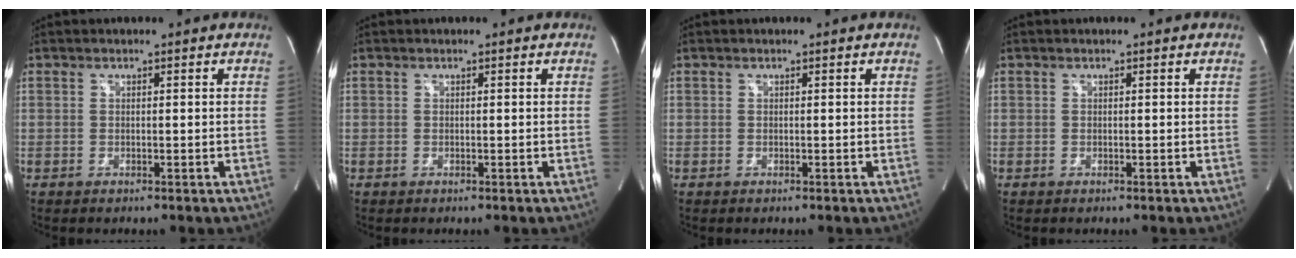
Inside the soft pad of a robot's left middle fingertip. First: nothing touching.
{"total": 0.0}
{"total": 0.0}
{"total": 0.0}